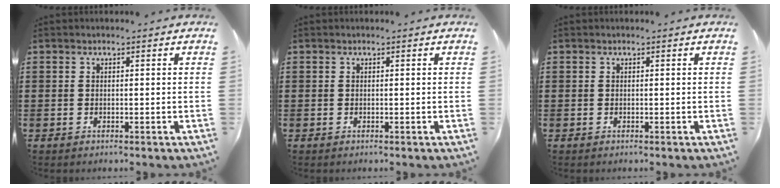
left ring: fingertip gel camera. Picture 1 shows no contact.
{"total": 0.0}
{"total": 0.0}